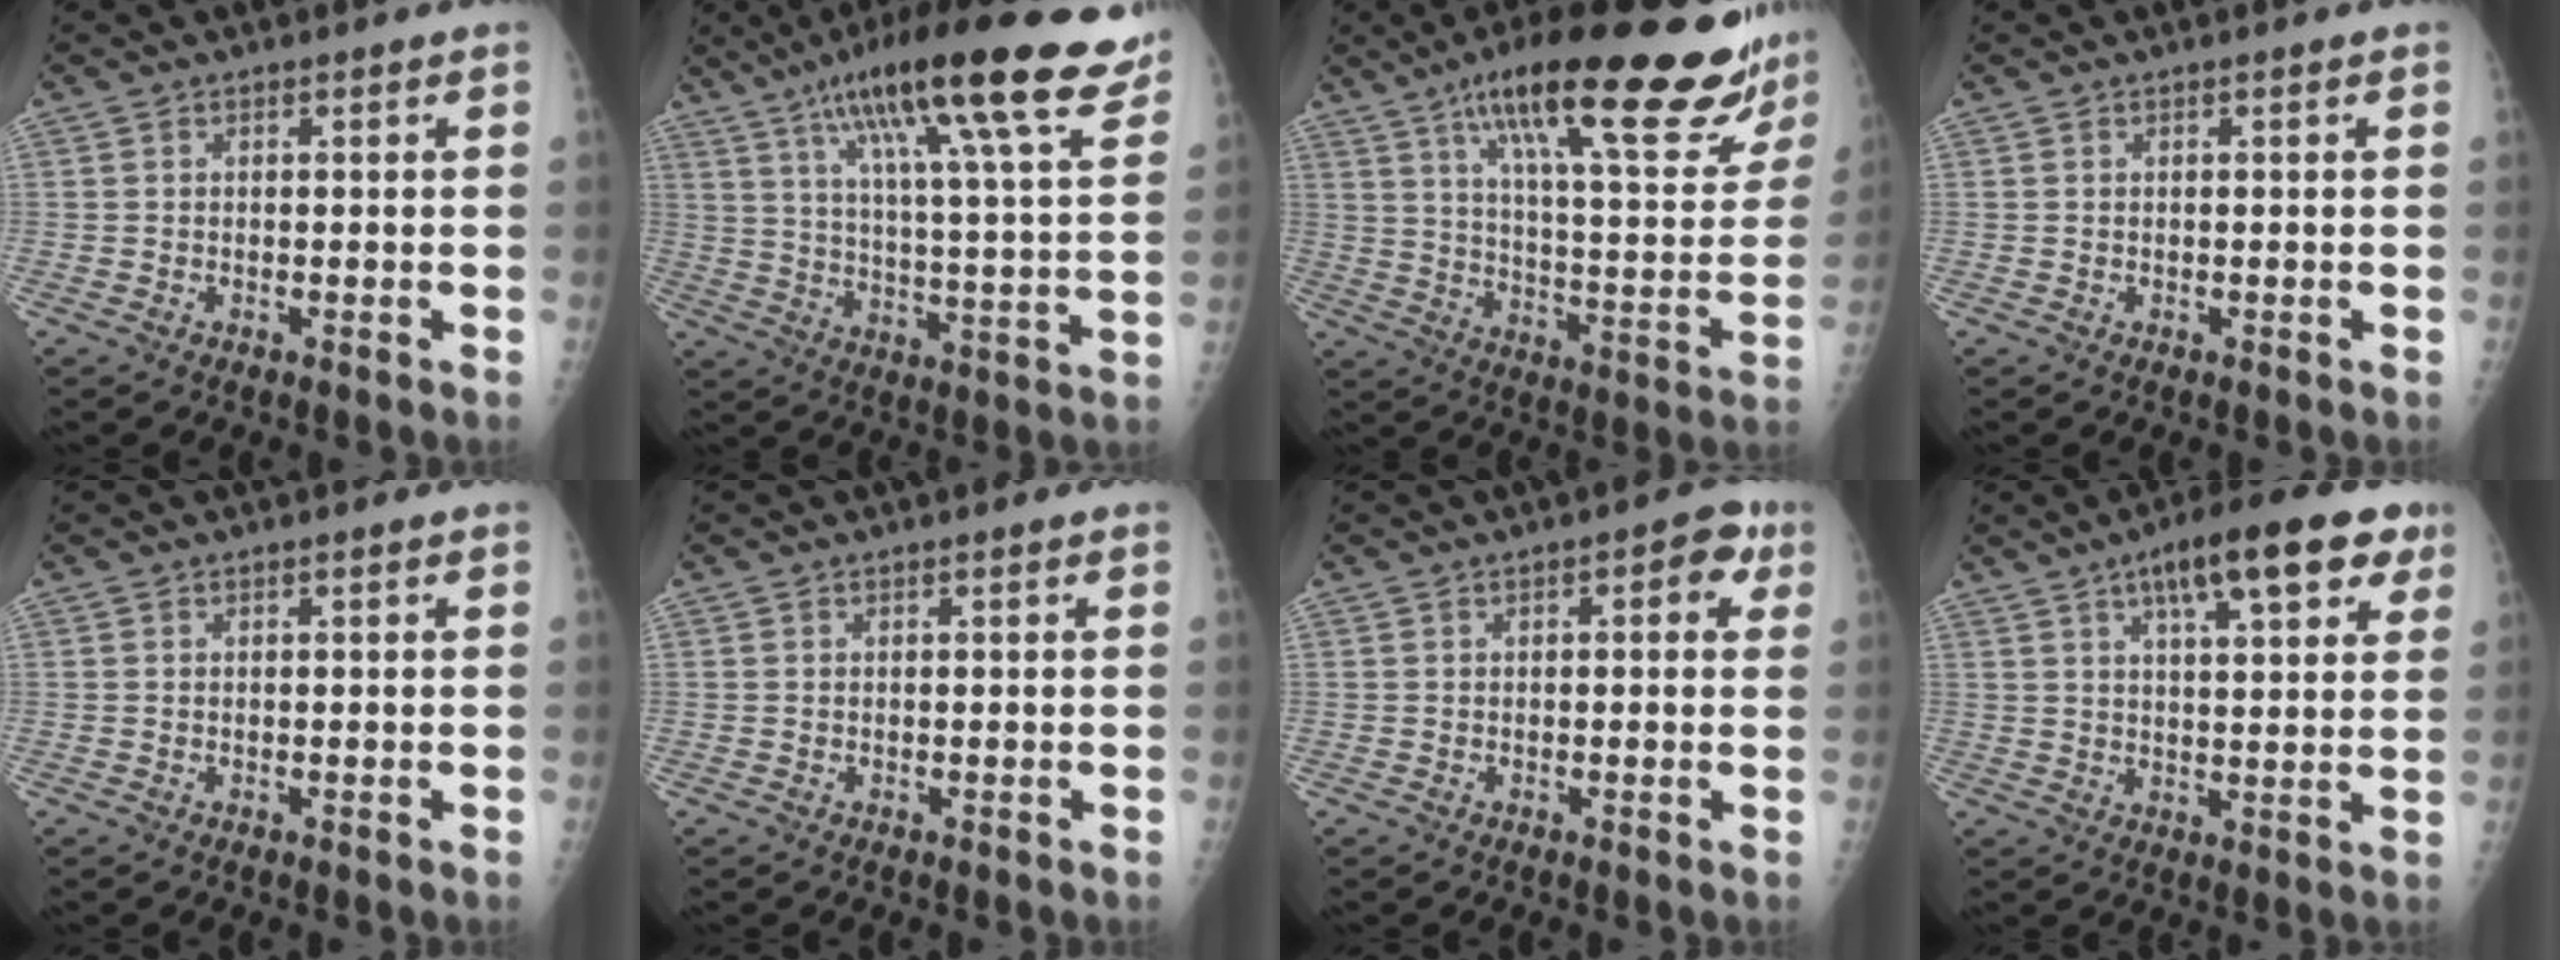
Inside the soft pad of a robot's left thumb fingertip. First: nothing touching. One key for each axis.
{"total": 24.4, "fx": 16.2, "fy": 3.8, "fz": 17.9, "tx": -0.269, "ty": -0.038, "tz": 0.243}
{"total": 29.7, "fx": 19.8, "fy": 6.5, "fz": 21.2, "tx": -0.286, "ty": -0.057, "tz": 0.292}
{"total": 0.0}
{"total": 0.0}
{"total": 0.0}
{"total": 4.5, "fx": 1.5, "fy": 2.1, "fz": 3.6, "tx": -0.024, "ty": 0.005, "tz": 0.009}
{"total": 14.9, "fx": 7.9, "fy": 4.8, "fz": 11.7, "tx": -0.142, "ty": -0.009, "tz": 0.110}